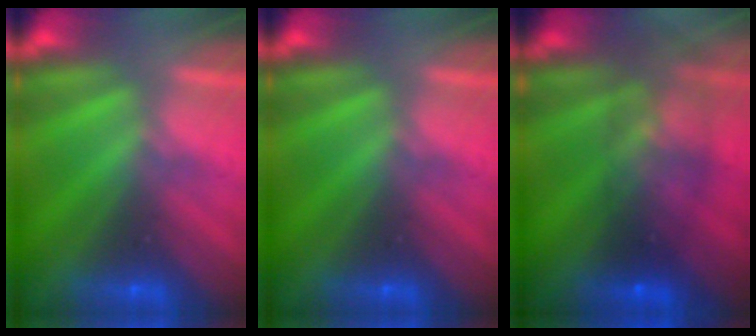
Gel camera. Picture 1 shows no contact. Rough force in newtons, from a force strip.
{"total": 0.0}
{"total": 7.0}